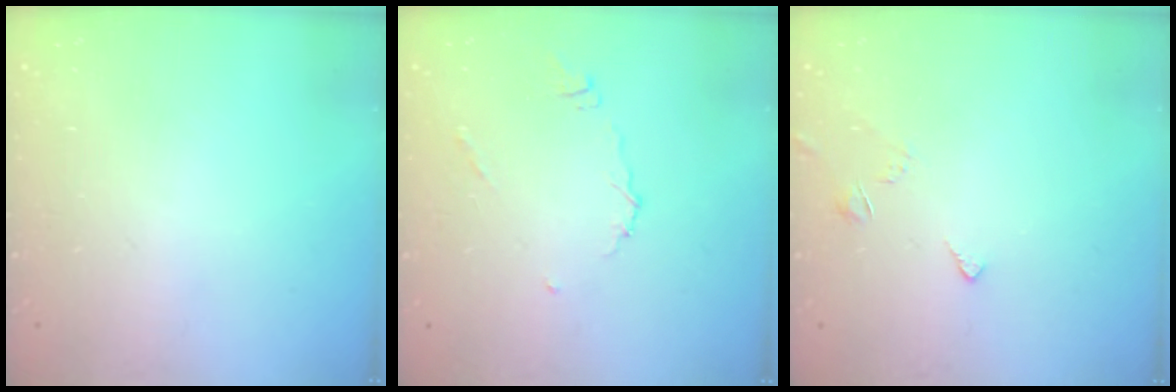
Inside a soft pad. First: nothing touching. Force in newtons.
{"total": 5.0, "press": 5.0, "slide": 0.4}
{"total": 2.9, "press": 2.8, "slide": 0.6}